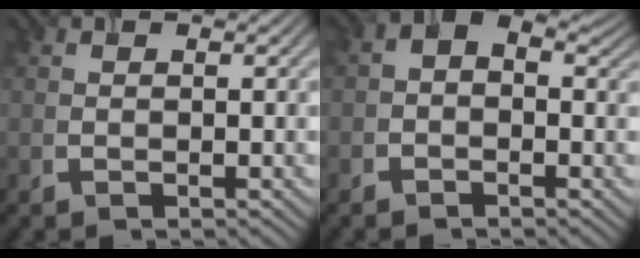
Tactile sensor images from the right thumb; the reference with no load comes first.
{"total": 3.5, "force": [0.1, 2.5, 2.5], "torque": [-0.043, 0.011, -0.010]}